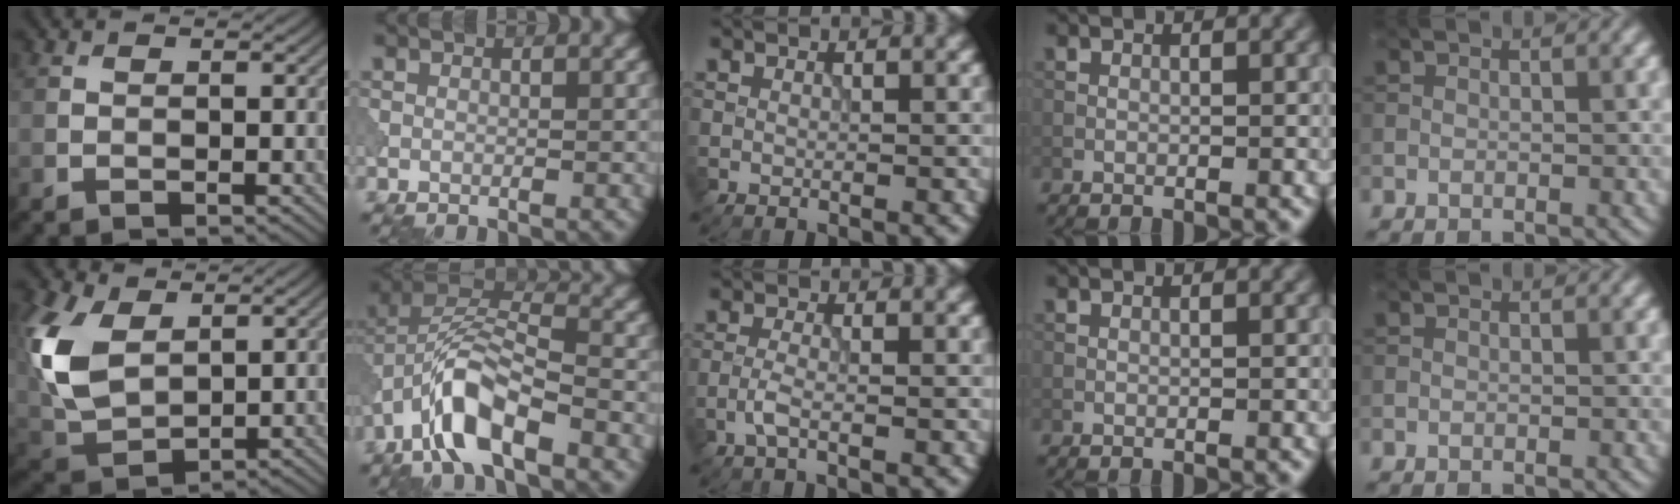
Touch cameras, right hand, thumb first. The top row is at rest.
{"thumb": {"total": 12.1, "force": [3.5, 7.6, 8.7], "torque": [-0.256, 0.010, 0.074]}, "index": {"total": 7.8, "force": [-4.3, 2.8, 5.9], "torque": [-0.111, 0.014, -0.087]}, "middle": {"total": 1.6, "force": [-0.8, 0.4, 1.3], "torque": [-0.030, 0.003, -0.021]}}